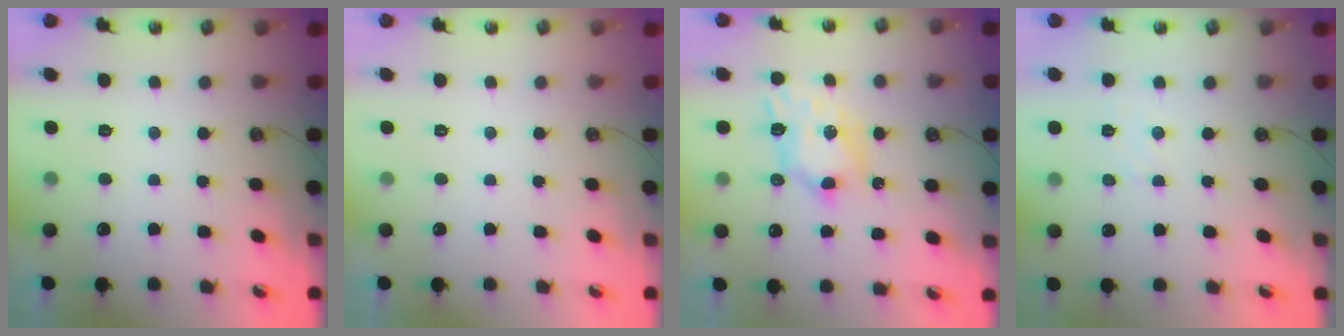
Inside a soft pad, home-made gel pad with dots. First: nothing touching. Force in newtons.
{"total": 0.0}
{"total": 8.0, "press": 8.0, "slide": 0.6}
{"total": 3.3, "press": 3.3, "slide": 0.5}